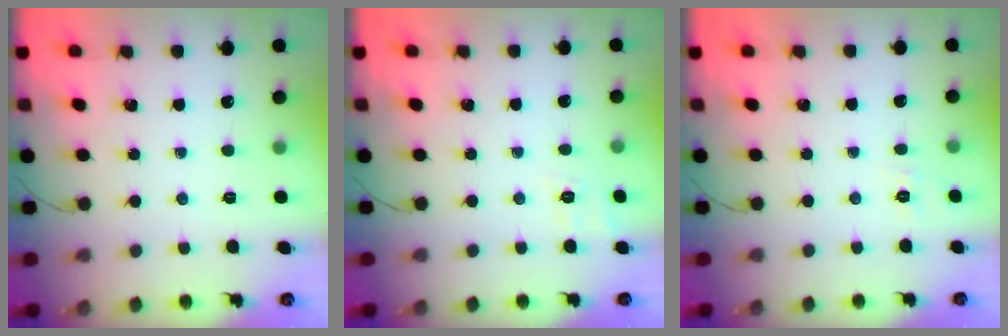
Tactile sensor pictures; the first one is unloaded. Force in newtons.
{"total": 2.8, "press": 2.1, "slide": 1.9}
{"total": 1.9, "press": 1.3, "slide": 1.4}